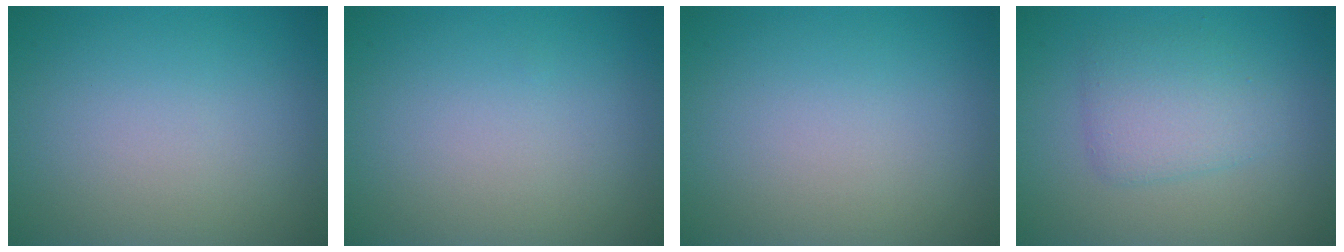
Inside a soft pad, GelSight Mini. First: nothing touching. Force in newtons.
{"total": 0.0}
{"total": 0.0}
{"total": 3.1, "press": 3.1, "slide": 0.2}